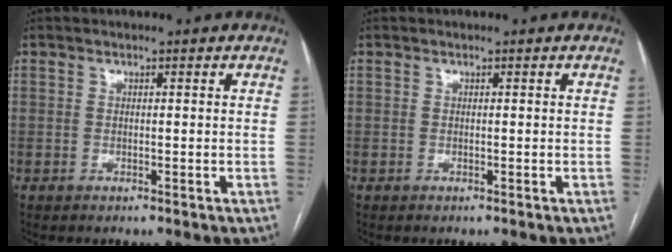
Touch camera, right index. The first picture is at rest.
{"total": 0.0}